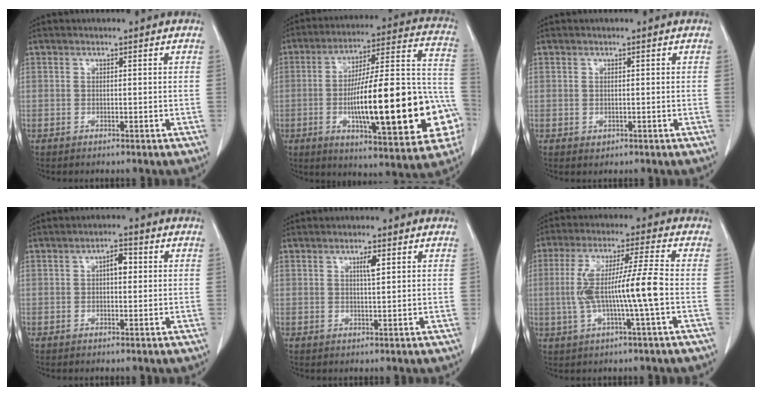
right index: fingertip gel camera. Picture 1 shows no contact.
{"total": 27.8, "force": [-6.3, 5.2, 26.6], "torque": [-0.339, 0.016, -0.084]}
{"total": 0.6, "force": [0.0, 0.6, 0.3], "torque": [-0.001, 0.001, 0.003]}
{"total": 2.8, "force": [0.5, 1.3, 2.5], "torque": [-0.037, 0.010, 0.005]}
{"total": 2.0, "force": [0.9, 0.2, 1.8], "torque": [-0.032, -0.002, 0.015]}
{"total": 10.6, "force": [-1.2, -0.5, 10.5], "torque": [-0.209, 0.011, -0.022]}